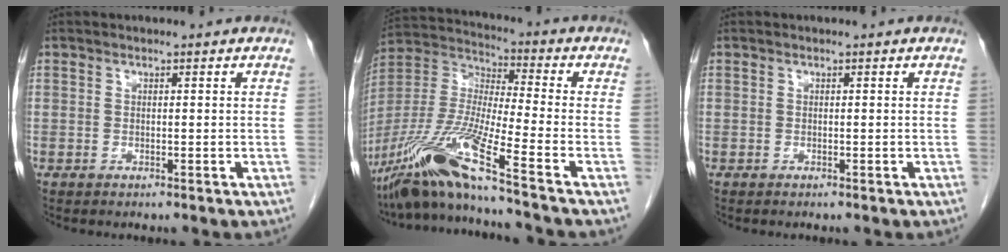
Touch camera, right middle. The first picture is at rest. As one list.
[{"total": 14.8, "force": [-10.3, -1.7, 10.5], "torque": [-0.228, -0.020, -0.197]}, {"total": 0.0}]